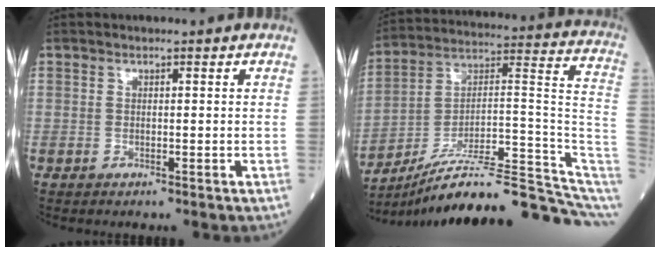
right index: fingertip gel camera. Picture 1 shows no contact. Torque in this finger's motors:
{"motor_torque": [-0.30, -1.84, 0.69, 0.17]}